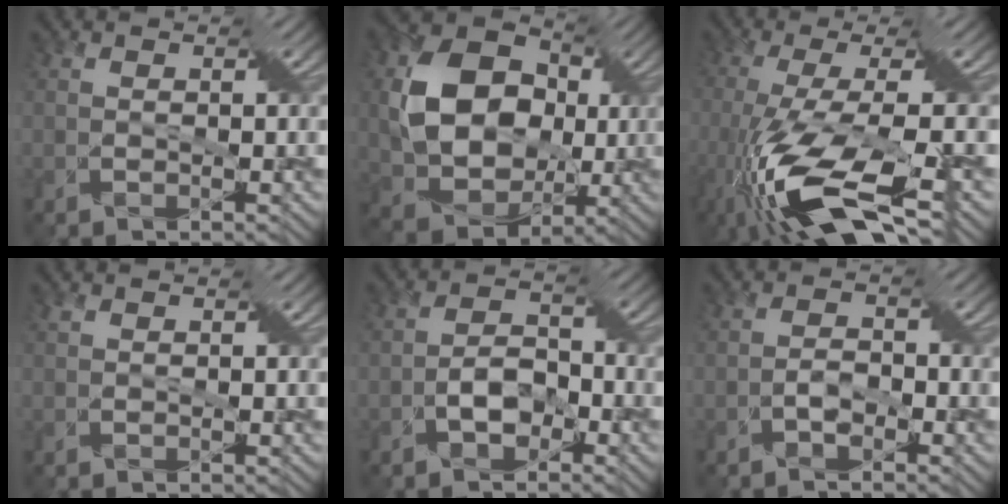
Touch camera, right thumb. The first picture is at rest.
{"total": 12.8, "force": [1.3, 9.6, 8.3], "torque": [-0.178, -0.006, 0.026]}
{"total": 15.1, "force": [-7.1, 3.7, 12.8], "torque": [-0.298, -0.022, -0.128]}
{"total": 0.8, "force": [0.5, 0.4, 0.4], "torque": [-0.014, -0.001, 0.008]}
{"total": 3.6, "force": [-2.0, 1.8, 2.4], "torque": [-0.046, 0.006, -0.040]}
{"total": 1.5, "force": [-1.2, 0.1, 0.9], "torque": [-0.025, 0.005, -0.021]}